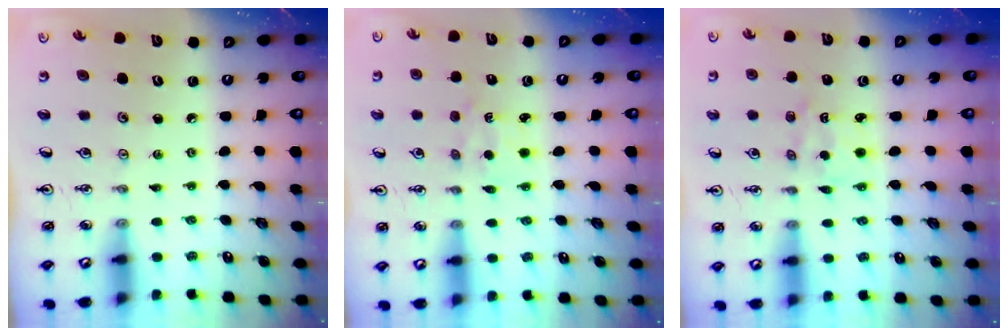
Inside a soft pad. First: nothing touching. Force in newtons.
{"total": 2.3, "press": 2.3, "slide": 0.3}
{"total": 2.8, "press": 2.8, "slide": 0.4}